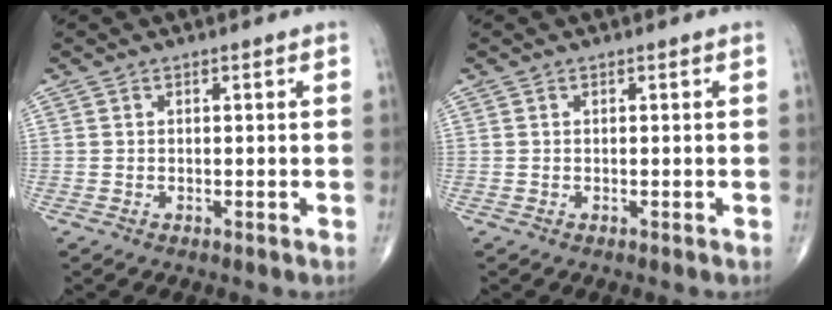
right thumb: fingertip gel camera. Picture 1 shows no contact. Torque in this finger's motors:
{"motor_torque": [-0.39, 0.39, 0.00, 0.00, 0.01]}